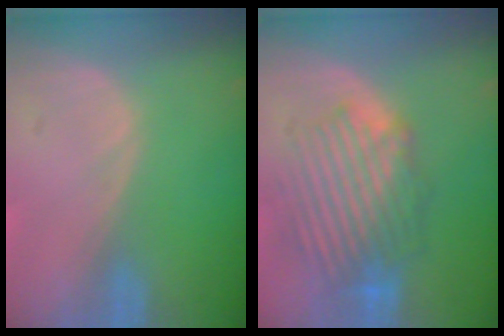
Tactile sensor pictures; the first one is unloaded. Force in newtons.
{"total": 8.9, "press": 8.6, "slide": 2.2}